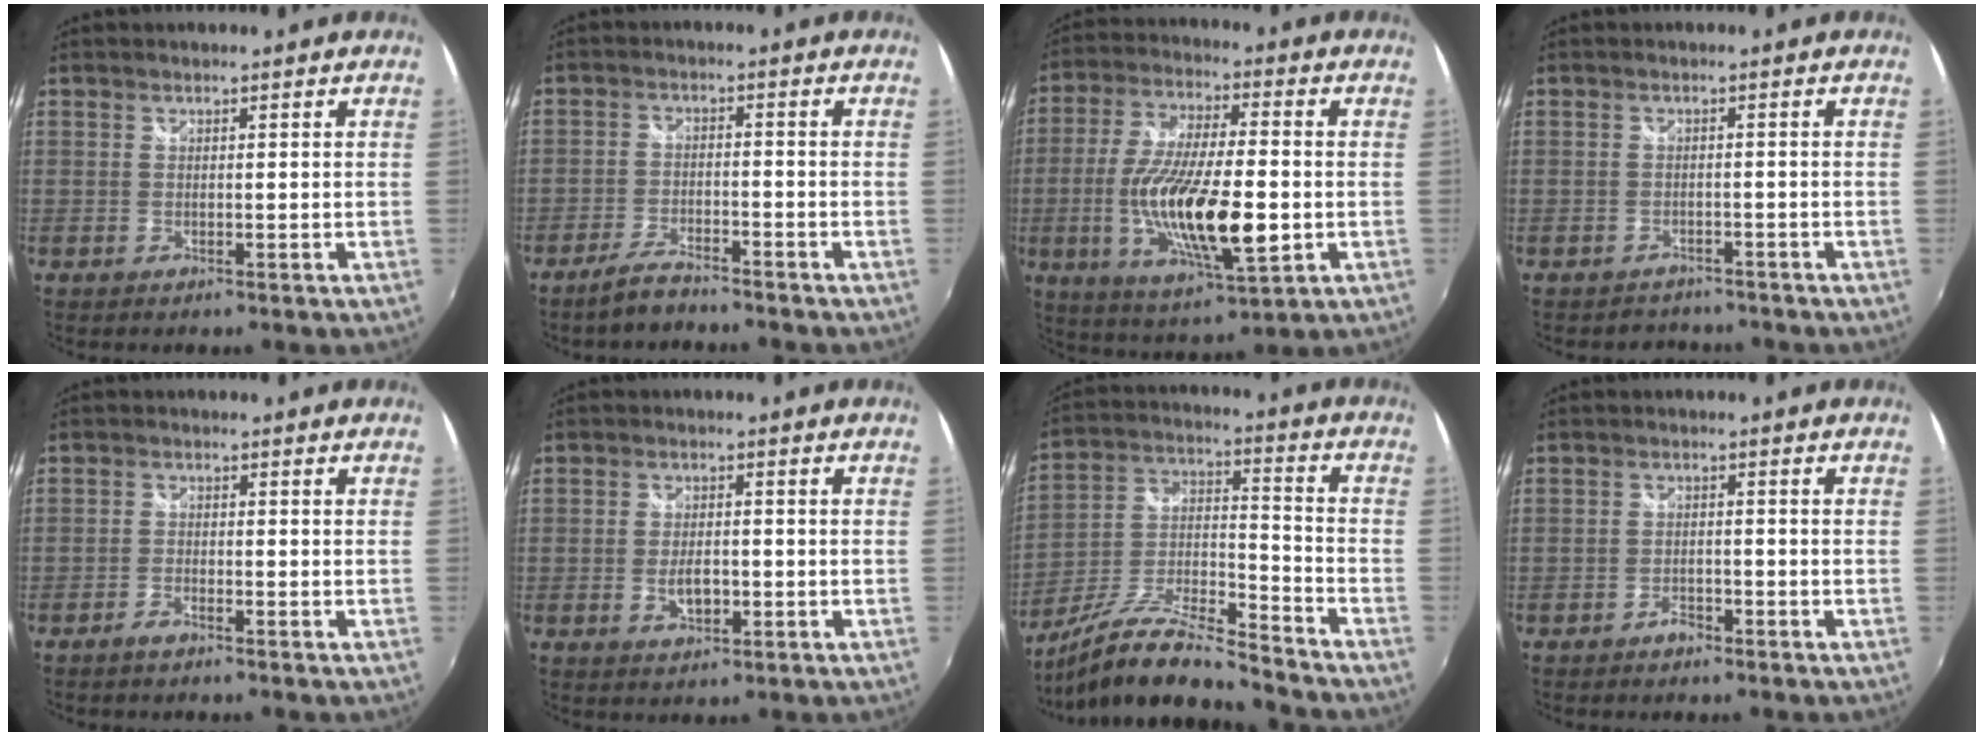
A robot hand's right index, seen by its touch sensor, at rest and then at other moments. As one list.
[{"total": 5.3, "force": [-4.5, 1.2, 2.5], "torque": [-0.069, -0.005, -0.084]}, {"total": 18.7, "force": [-3.5, 5.3, 17.6], "torque": [-0.343, -0.022, -0.059]}, {"total": 3.5, "force": [-3.1, 1.8, 0.0], "torque": [-0.011, -0.001, -0.046]}, {"total": 1.9, "force": [-1.5, 0.6, 0.9], "torque": [-0.034, 0.000, -0.034]}, {"total": 4.4, "force": [-1.2, 2.4, 3.5], "torque": [-0.067, -0.004, -0.018]}, {"total": 18.3, "force": [-15.0, 3.0, 10.0], "torque": [-0.194, -0.017, -0.273]}, {"total": 2.1, "force": [-1.7, 1.0, 0.7], "torque": [-0.017, 0.002, -0.029]}]